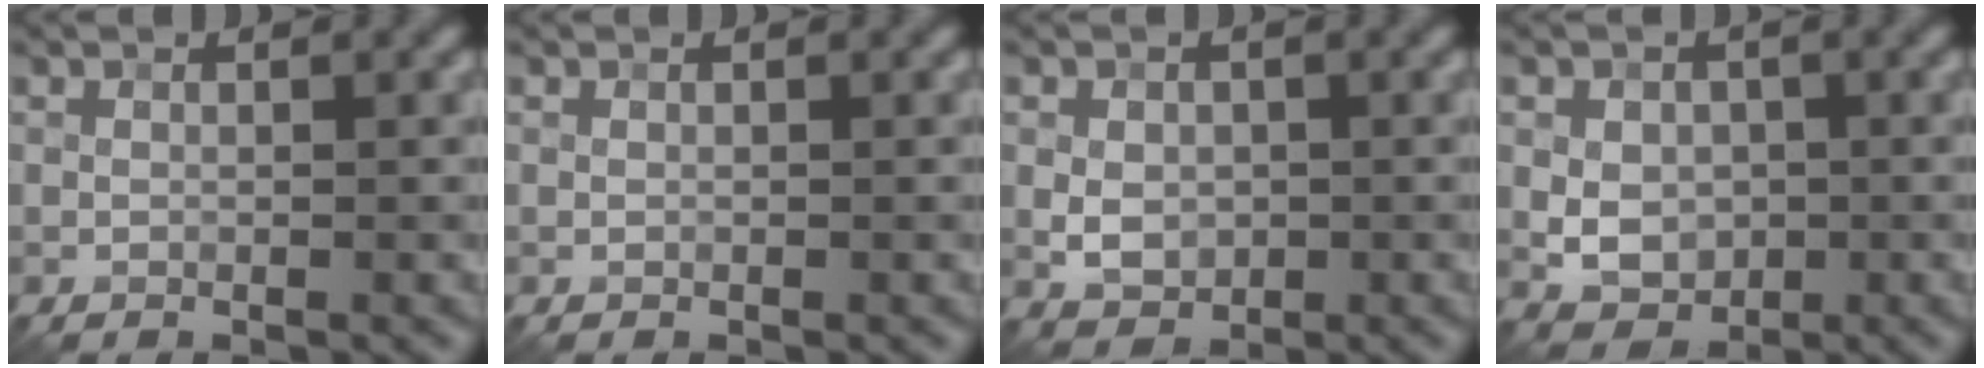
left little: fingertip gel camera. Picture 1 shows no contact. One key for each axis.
{"total": 0.0}
{"total": 2.6, "fx": -0.2, "fy": 2.1, "fz": 1.6, "tx": -0.029, "ty": -0.002, "tz": -0.006}
{"total": 3.5, "fx": -0.1, "fy": 2.8, "fz": 2.1, "tx": -0.030, "ty": -0.003, "tz": -0.002}